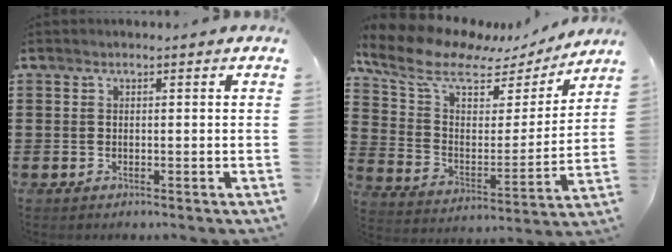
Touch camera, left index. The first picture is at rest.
{"total": 9.8, "force": [7.2, 4.4, 5.0], "torque": [-0.131, -0.035, 0.123]}